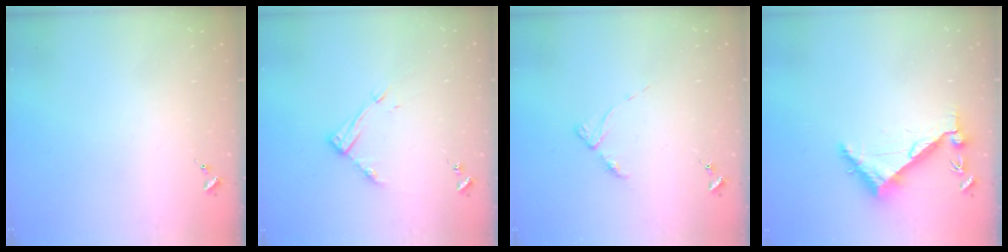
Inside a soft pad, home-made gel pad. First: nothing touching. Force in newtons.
{"total": 11.0, "press": 11.0, "slide": 0.8}
{"total": 4.5, "press": 4.5, "slide": 0.5}
{"total": 6.3, "press": 6.2, "slide": 0.7}